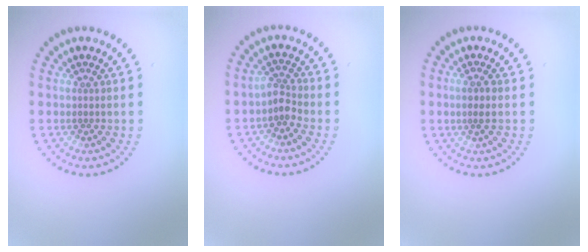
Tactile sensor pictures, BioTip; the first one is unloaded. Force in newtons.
{"total": 1.8, "press": 1.4, "slide": 1.1}
{"total": 1.5, "press": 1.4, "slide": 0.6}